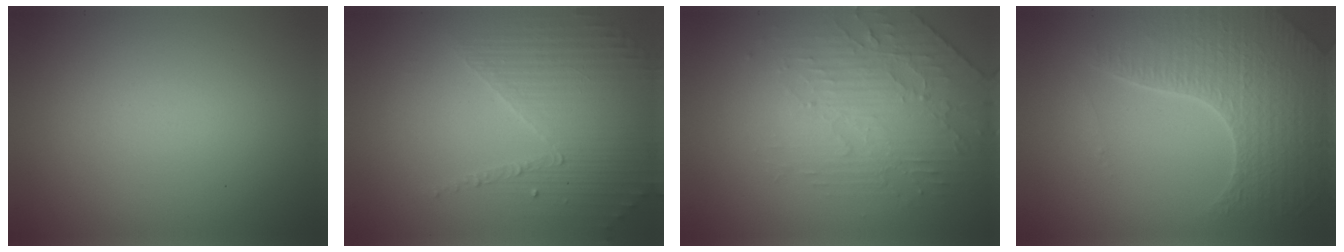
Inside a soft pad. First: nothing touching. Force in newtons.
{"total": 4.5, "press": 3.2, "slide": 3.2}
{"total": 4.6, "press": 3.3, "slide": 3.1}
{"total": 6.0, "press": 4.8, "slide": 3.5}